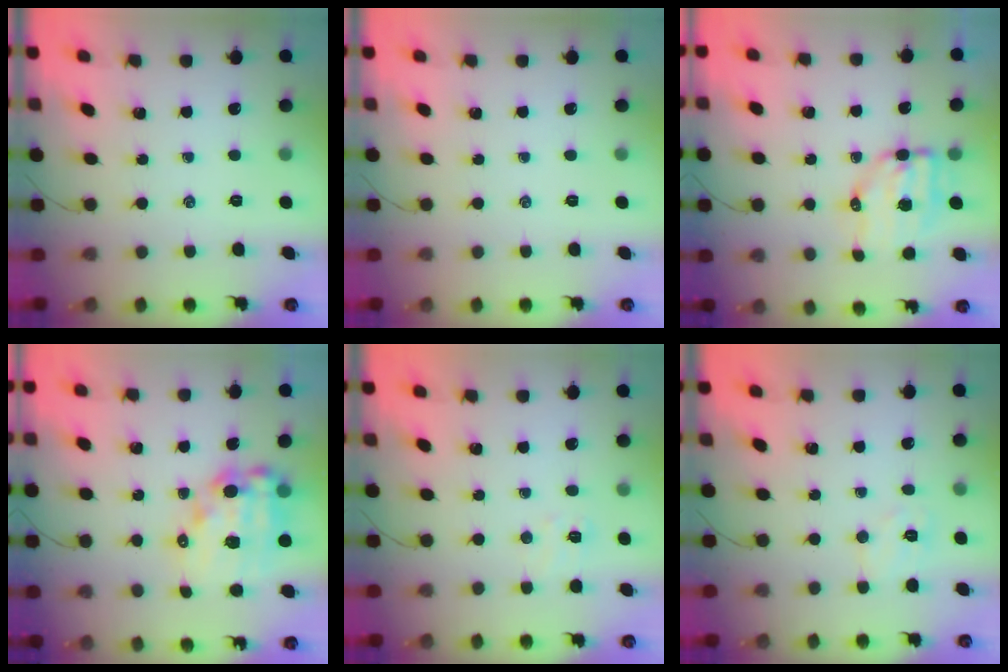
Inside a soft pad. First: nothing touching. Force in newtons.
{"total": 0.0}
{"total": 7.7, "press": 7.6, "slide": 1.3}
{"total": 14.9, "press": 14.4, "slide": 3.6}
{"total": 6.0, "press": 5.7, "slide": 1.6}
{"total": 5.9, "press": 5.8, "slide": 1.1}